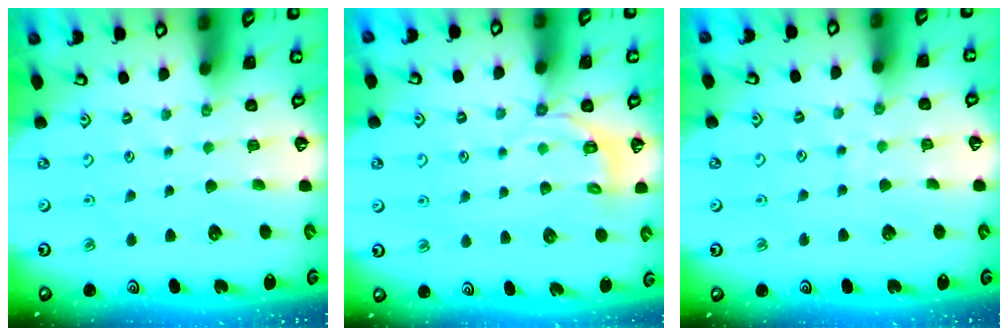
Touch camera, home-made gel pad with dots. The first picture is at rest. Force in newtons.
{"total": 3.9, "press": 3.5, "slide": 1.7}
{"total": 4.8, "press": 4.7, "slide": 0.6}